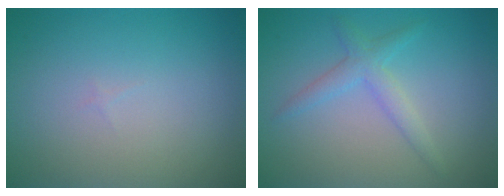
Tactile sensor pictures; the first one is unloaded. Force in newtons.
{"total": 2.2, "press": 2.2, "slide": 0.1}